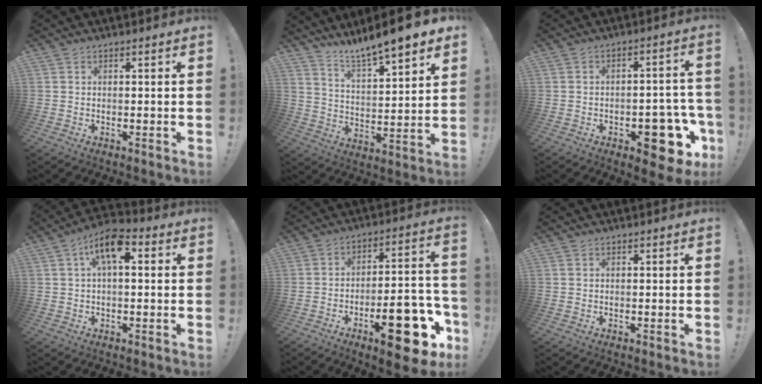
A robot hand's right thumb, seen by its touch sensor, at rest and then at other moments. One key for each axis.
{"total": 10.4, "fx": 9.5, "fy": 0.7, "fz": 4.2, "tx": -0.078, "ty": -0.079, "tz": 0.161}
{"total": 13.2, "fx": -6.2, "fy": 6.3, "fz": 9.8, "tx": -0.081, "ty": 0.038, "tz": -0.091}
{"total": 9.3, "fx": 2.9, "fy": 4.2, "fz": 7.8, "tx": -0.123, "ty": -0.004, "tz": 0.051}
{"total": 20.4, "fx": -10.0, "fy": 7.2, "fz": 16.2, "tx": -0.205, "ty": 0.063, "tz": -0.146}
{"total": 0.0}